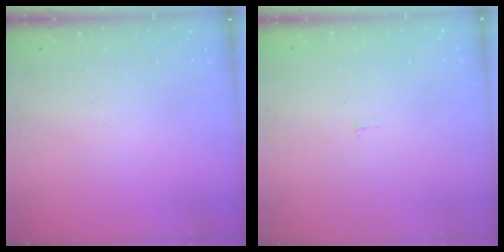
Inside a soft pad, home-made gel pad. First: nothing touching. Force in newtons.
{"total": 2.2, "press": 2.2, "slide": 0.1}